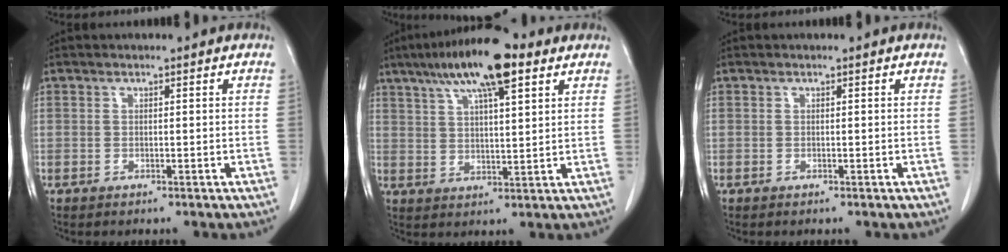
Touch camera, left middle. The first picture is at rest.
{"total": 13.6, "force": [8.2, 2.8, 10.4], "torque": [-0.188, 0.027, 0.137]}
{"total": 0.0}